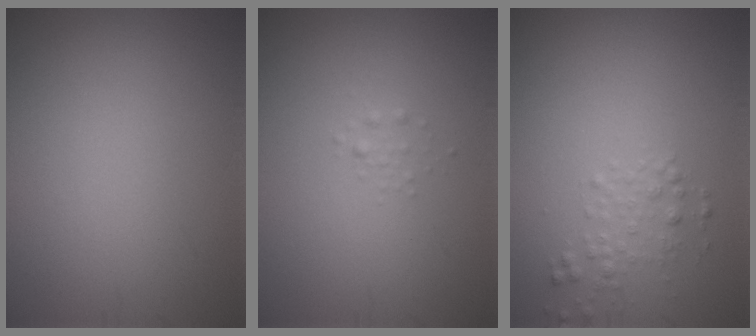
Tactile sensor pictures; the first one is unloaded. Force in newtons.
{"total": 0.6, "press": 0.6, "slide": 0.0}
{"total": 1.6, "press": 1.6, "slide": 0.1}